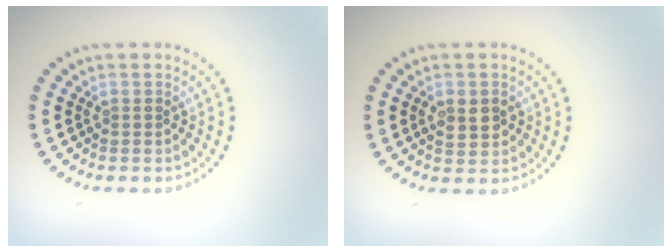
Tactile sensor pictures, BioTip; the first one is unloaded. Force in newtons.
{"total": 2.2, "press": 2.2, "slide": 0.0}